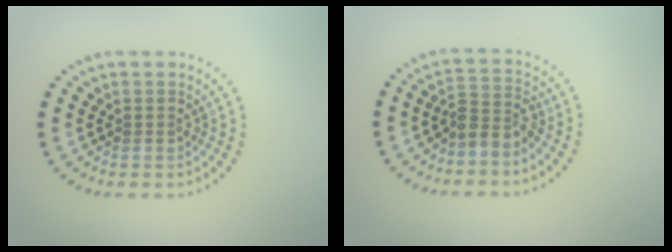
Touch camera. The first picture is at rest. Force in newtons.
{"total": 2.5, "press": 1.9, "slide": 1.7}